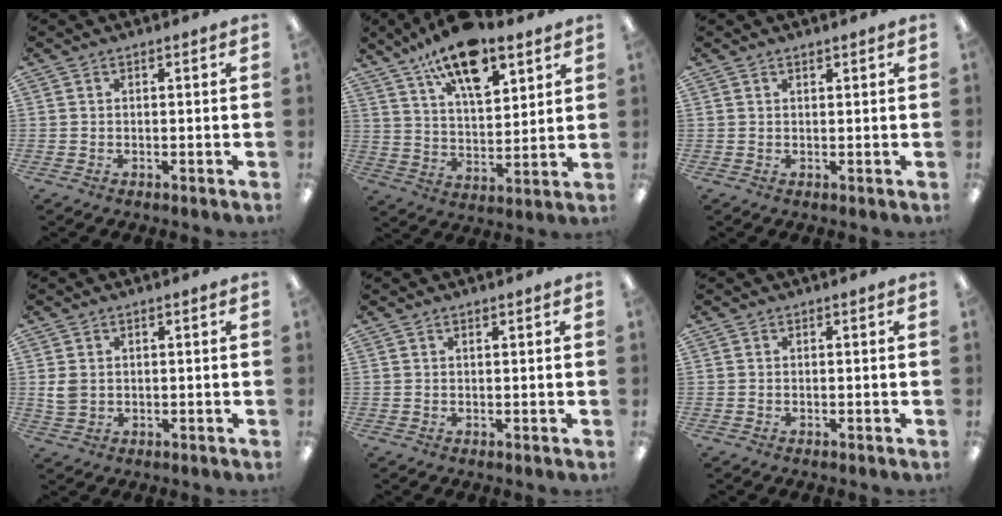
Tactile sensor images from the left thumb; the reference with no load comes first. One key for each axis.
{"total": 16.5, "fx": 11.6, "fy": 6.8, "fz": 9.6, "tx": -0.156, "ty": -0.057, "tz": 0.199}
{"total": 1.0, "fx": 0.8, "fy": 0.3, "fz": 0.5, "tx": -0.010, "ty": 0.000, "tz": 0.014}
{"total": 3.3, "fx": 0.7, "fy": 2.5, "fz": 2.0, "tx": -0.039, "ty": 0.006, "tz": 0.015}
{"total": 0.8, "fx": 0.6, "fy": 0.2, "fz": 0.5, "tx": -0.009, "ty": 0.002, "tz": 0.010}
{"total": 0.0}